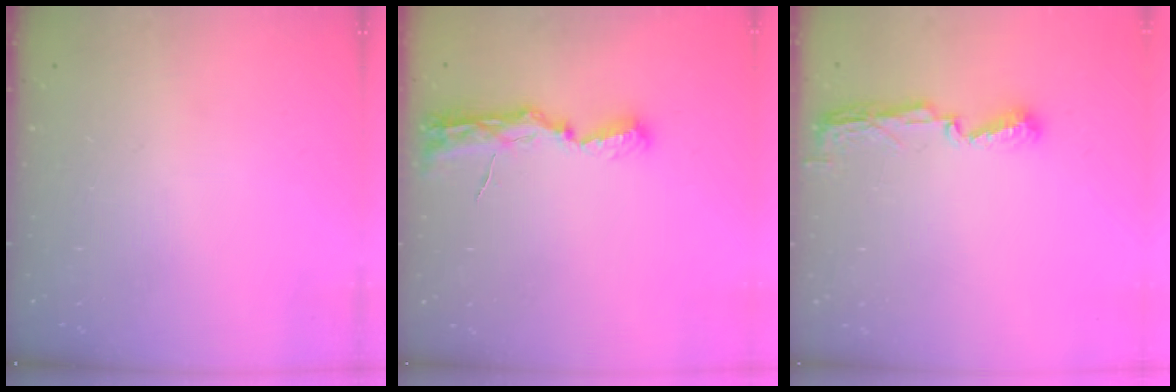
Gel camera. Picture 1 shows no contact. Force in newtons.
{"total": 8.0, "press": 8.0, "slide": 0.7}
{"total": 5.8, "press": 5.8, "slide": 0.5}